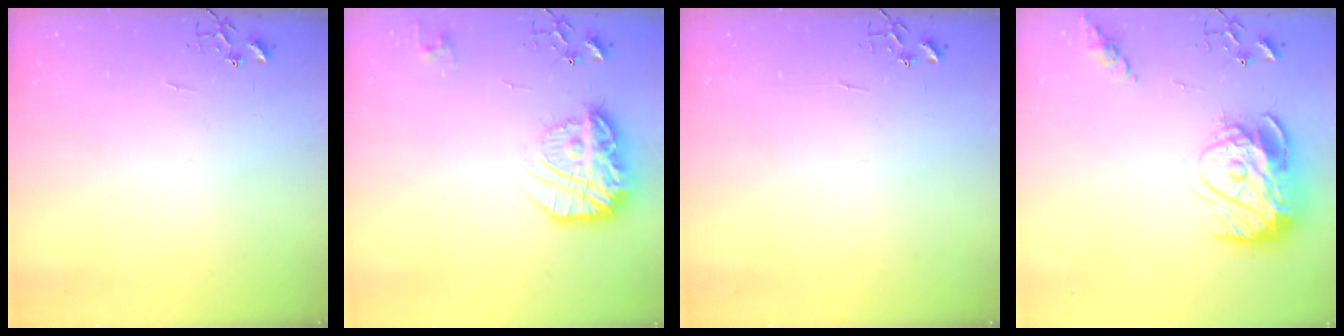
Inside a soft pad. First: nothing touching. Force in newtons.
{"total": 20.4, "press": 20.3, "slide": 1.8}
{"total": 0.0}
{"total": 17.4, "press": 17.3, "slide": 1.8}